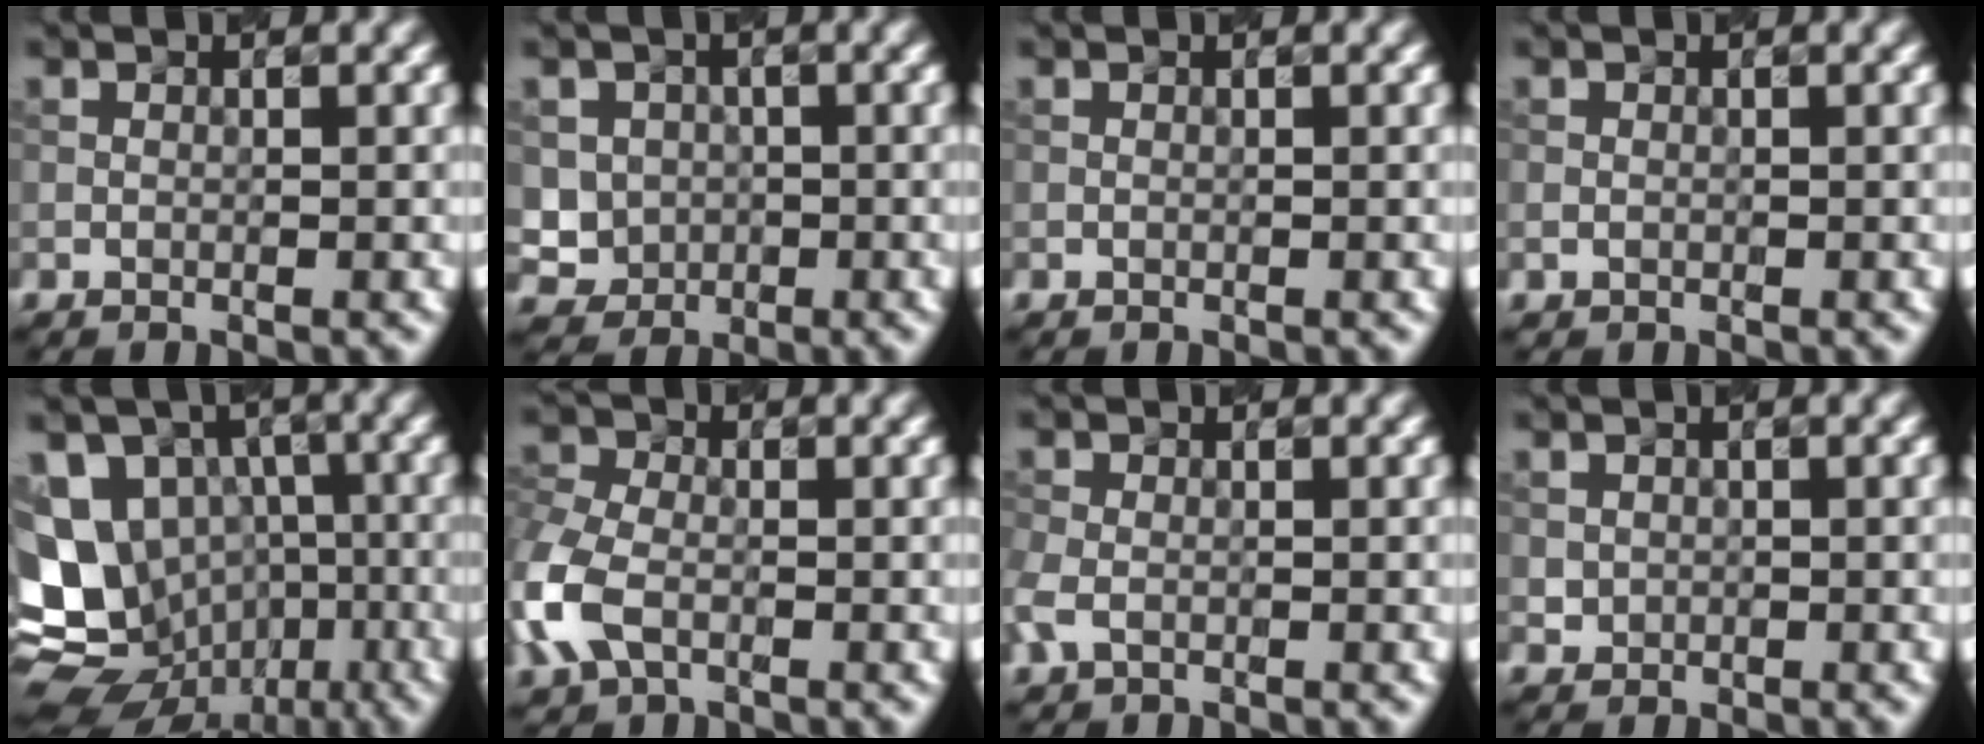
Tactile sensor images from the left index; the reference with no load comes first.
{"total": 4.0, "force": [0.0, 3.8, 1.2], "torque": [-0.017, 0.003, -0.007]}
{"total": 0.0}
{"total": 0.5, "force": [-0.1, 0.5, 0.3], "torque": [-0.005, -0.002, -0.002]}
{"total": 12.5, "force": [-1.8, 10.7, 6.3], "torque": [-0.127, 0.003, -0.022]}
{"total": 5.1, "force": [-1.6, 3.4, 3.5], "torque": [-0.097, 0.002, -0.048]}
{"total": 2.3, "force": [-0.7, 1.7, 1.4], "torque": [-0.041, -0.001, -0.019]}
{"total": 1.1, "force": [0.1, 1.0, 0.3], "torque": [-0.001, -0.005, 0.005]}